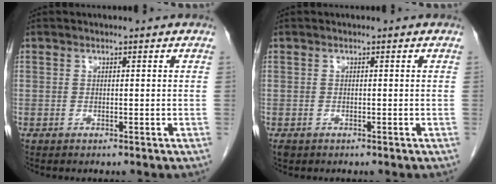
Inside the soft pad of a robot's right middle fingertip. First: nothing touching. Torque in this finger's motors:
{"motor_torque": [0.25, -0.02, 0.02, 0.01]}